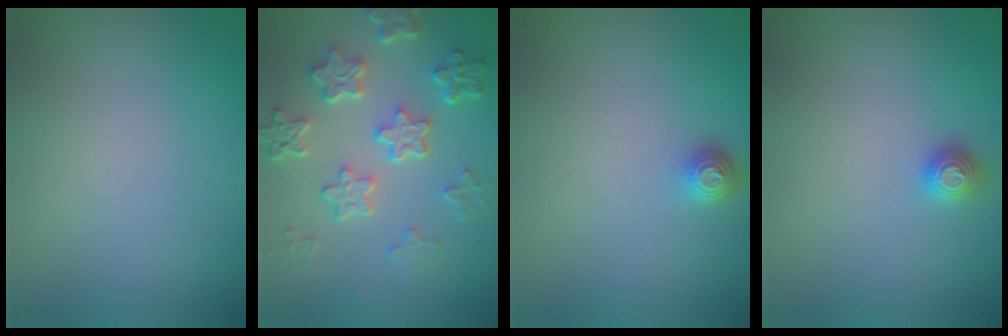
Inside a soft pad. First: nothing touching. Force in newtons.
{"total": 5.7, "press": 4.3, "slide": 3.7}
{"total": 1.3, "press": 1.1, "slide": 0.7}
{"total": 1.1, "press": 1.1, "slide": 0.2}